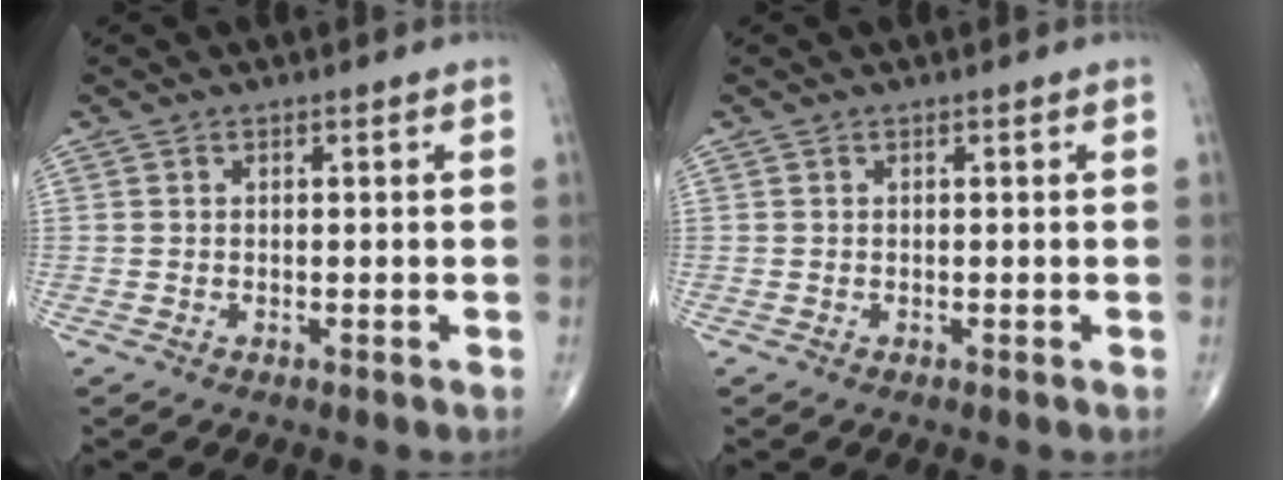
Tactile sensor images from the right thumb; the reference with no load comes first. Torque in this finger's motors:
{"motor_torque": [0.00, 0.00, 0.00, 0.00, 0.00]}